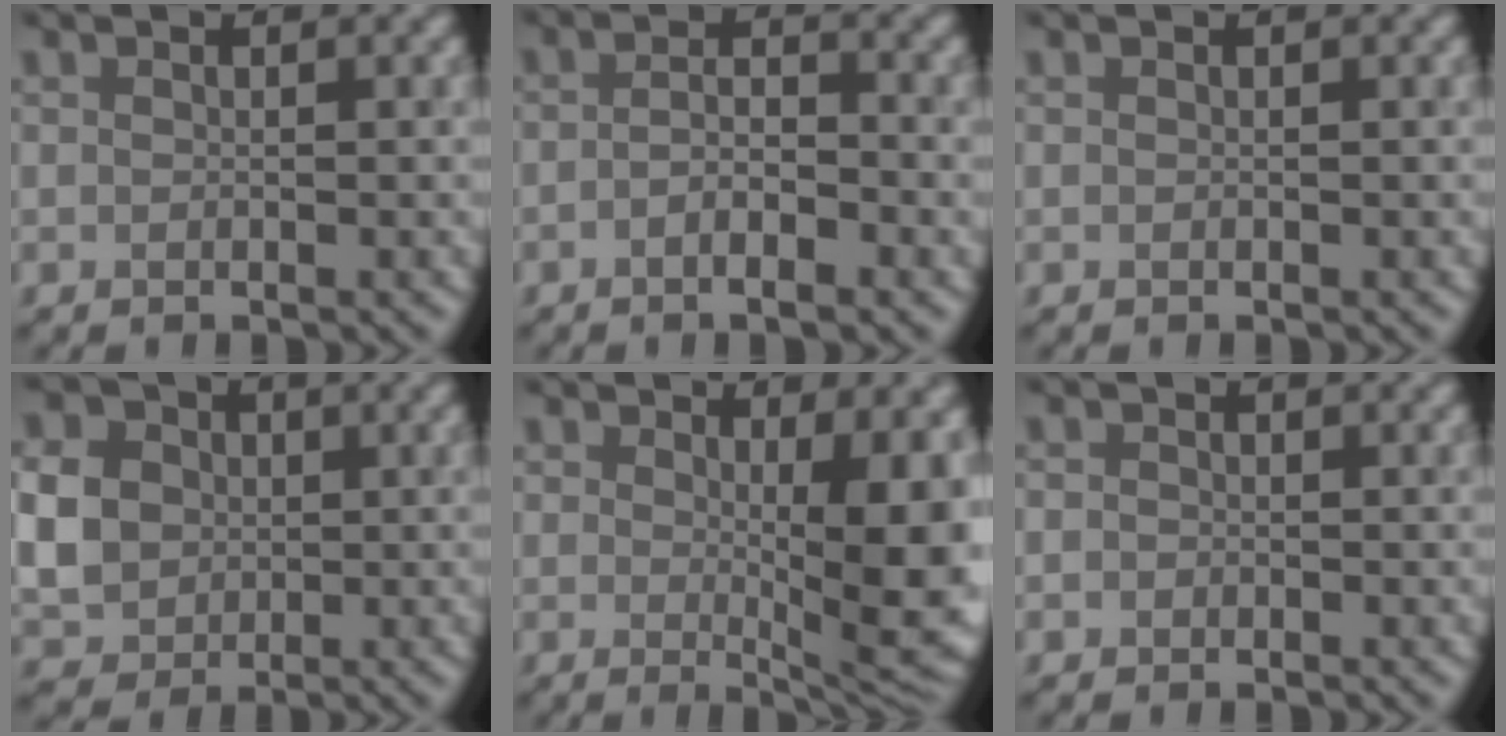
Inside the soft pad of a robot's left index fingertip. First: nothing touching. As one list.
[{"total": 2.8, "force": [-1.2, 0.8, 2.4], "torque": [-0.045, 0.002, -0.024]}, {"total": 0.0}, {"total": 6.3, "force": [0.2, 5.5, 3.1], "torque": [-0.084, 0.008, 0.000]}, {"total": 7.8, "force": [0.6, 2.7, 7.3], "torque": [-0.092, -0.013, 0.013]}, {"total": 1.0, "force": [0.0, 1.0, 0.3], "torque": [0.004, -0.002, -0.012]}]